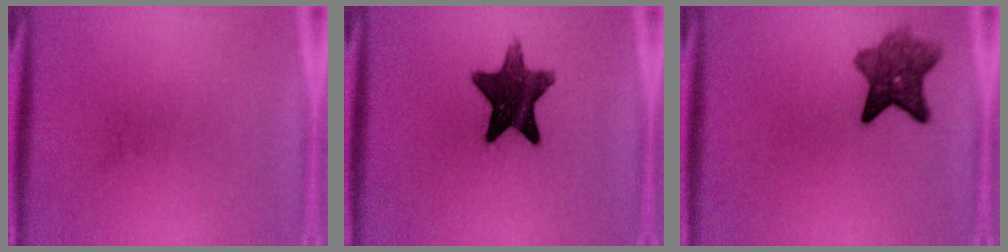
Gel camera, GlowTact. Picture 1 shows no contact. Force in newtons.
{"total": 13.1}
{"total": 7.0}